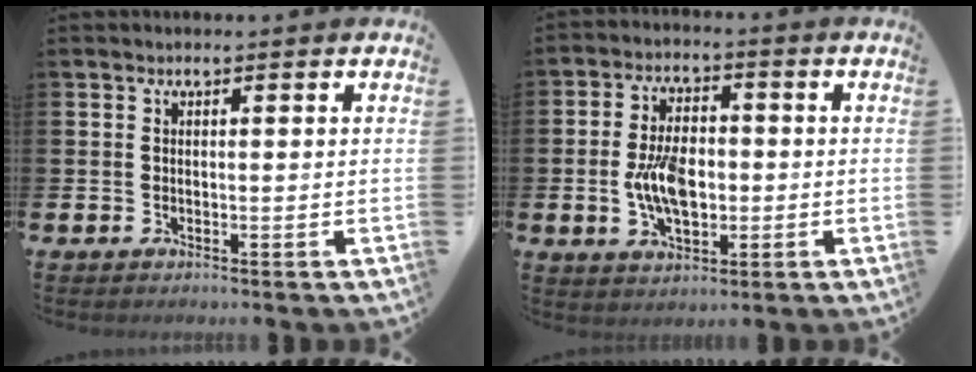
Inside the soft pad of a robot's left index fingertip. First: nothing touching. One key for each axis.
{"total": 7.5, "fx": -1.0, "fy": 4.2, "fz": 6.0, "tx": -0.115, "ty": 0.000, "tz": -0.024}